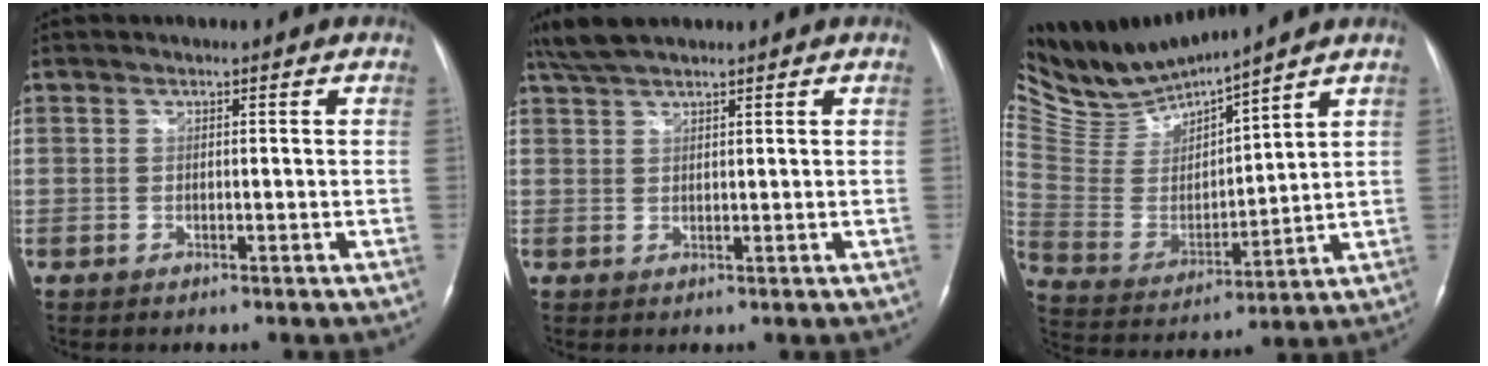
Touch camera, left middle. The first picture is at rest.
{"total": 4.4, "force": [3.8, 0.9, 2.1], "torque": [-0.051, 0.017, 0.075]}
{"total": 10.7, "force": [10.6, -0.4, 1.2], "torque": [-0.053, -0.006, 0.235]}